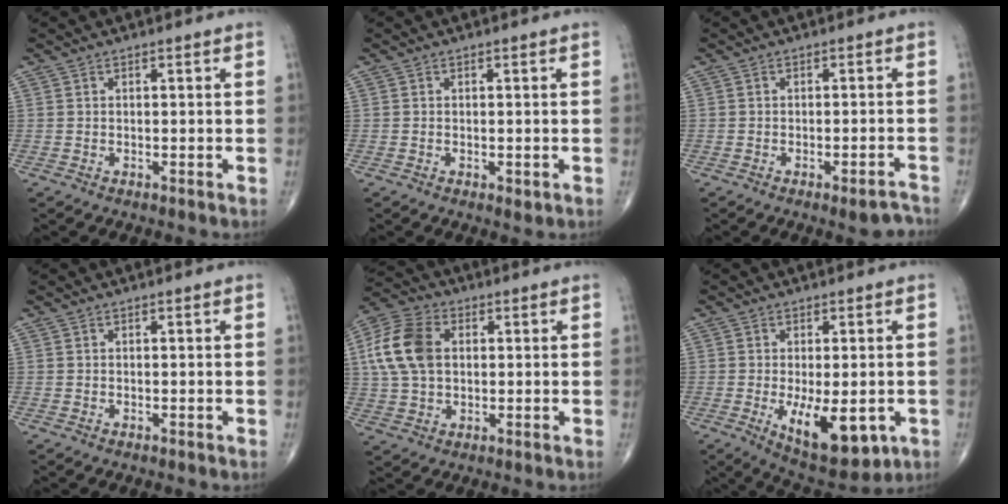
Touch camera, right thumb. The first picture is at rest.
{"total": 1.1, "force": [-0.3, 0.6, 0.9], "torque": [-0.015, -0.005, -0.001]}
{"total": 4.2, "force": [-3.3, 1.2, 2.4], "torque": [-0.018, 0.020, -0.039]}
{"total": 0.0}
{"total": 13.1, "force": [2.2, 8.9, 9.3], "torque": [-0.183, 0.013, 0.036]}
{"total": 12.3, "force": [-3.3, 5.4, 10.5], "torque": [-0.148, -0.016, -0.033]}